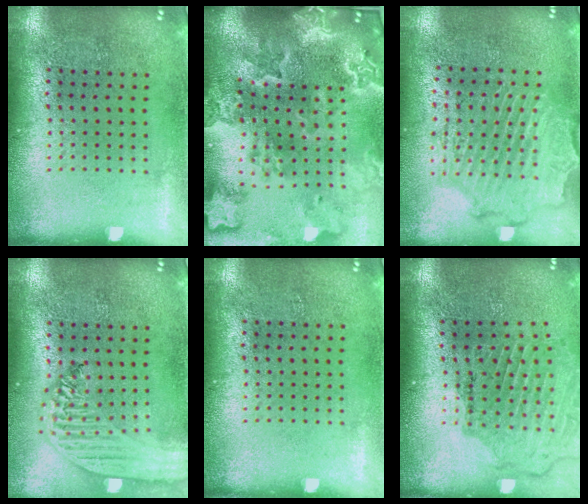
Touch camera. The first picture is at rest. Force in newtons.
{"total": 4.5, "press": 3.7, "slide": 2.7}
{"total": 2.1, "press": 2.1, "slide": 0.5}
{"total": 2.7, "press": 2.2, "slide": 1.5}
{"total": 0.0}
{"total": 1.6, "press": 1.6, "slide": 0.1}